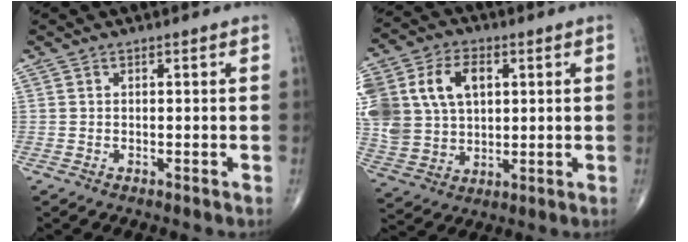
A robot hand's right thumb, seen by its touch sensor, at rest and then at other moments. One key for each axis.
{"total": 20.4, "fx": 5.1, "fy": 14.8, "fz": 13.1, "tx": -0.293, "ty": 0.023, "tz": 0.106}